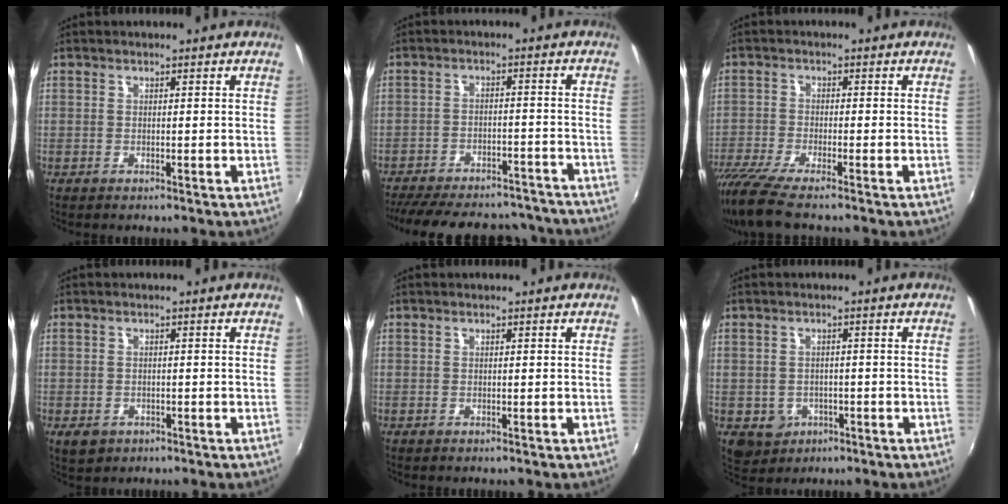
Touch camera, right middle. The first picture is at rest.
{"total": 23.5, "force": [-20.5, 7.4, 8.6], "torque": [-0.183, 0.017, -0.259]}
{"total": 8.9, "force": [-7.2, 0.3, 5.2], "torque": [-0.125, -0.042, -0.130]}
{"total": 3.1, "force": [-1.4, 2.3, 1.5], "torque": [-0.030, -0.005, -0.017]}
{"total": 0.0}
{"total": 5.0, "force": [-1.8, 4.4, 1.5], "torque": [-0.040, 0.000, -0.017]}